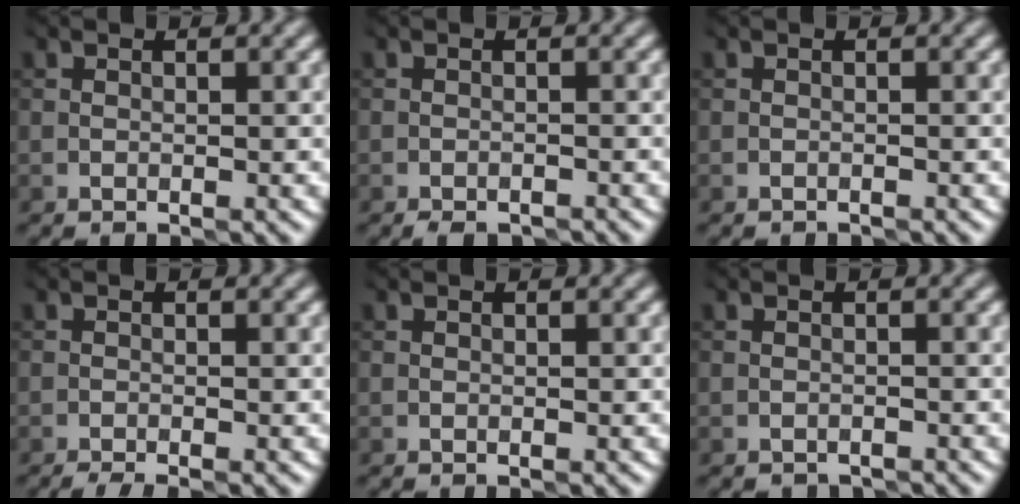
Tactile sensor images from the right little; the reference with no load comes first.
{"total": 2.0, "force": [-1.9, 0.6, 0.5], "torque": [-0.004, -0.001, -0.034]}
{"total": 0.6, "force": [-0.6, 0.0, -0.1], "torque": [0.001, 0.002, -0.012]}
{"total": 1.9, "force": [-1.7, -0.1, 1.0], "torque": [-0.027, -0.002, -0.034]}
{"total": 0.0}
{"total": 1.0, "force": [-1.0, 0.2, 0.0], "torque": [0.002, 0.001, -0.020]}